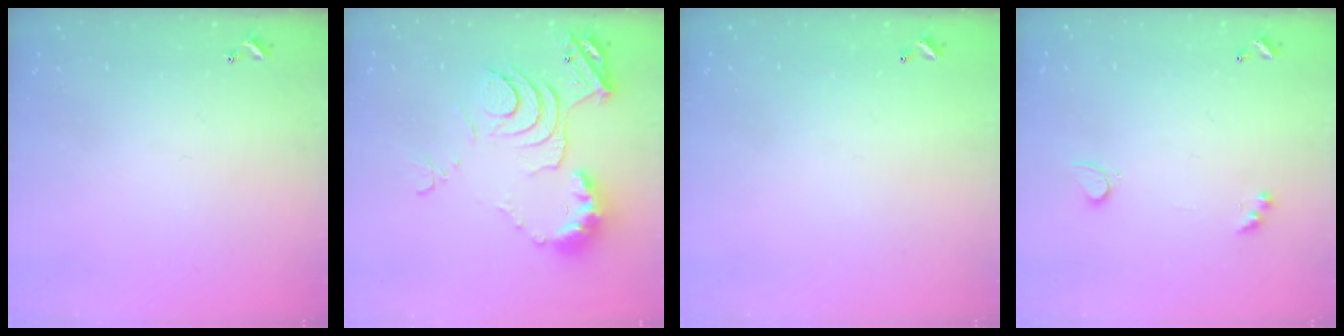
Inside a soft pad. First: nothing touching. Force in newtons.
{"total": 12.5, "press": 12.4, "slide": 1.6}
{"total": 2.7, "press": 2.7, "slide": 0.1}
{"total": 2.9, "press": 2.6, "slide": 1.3}